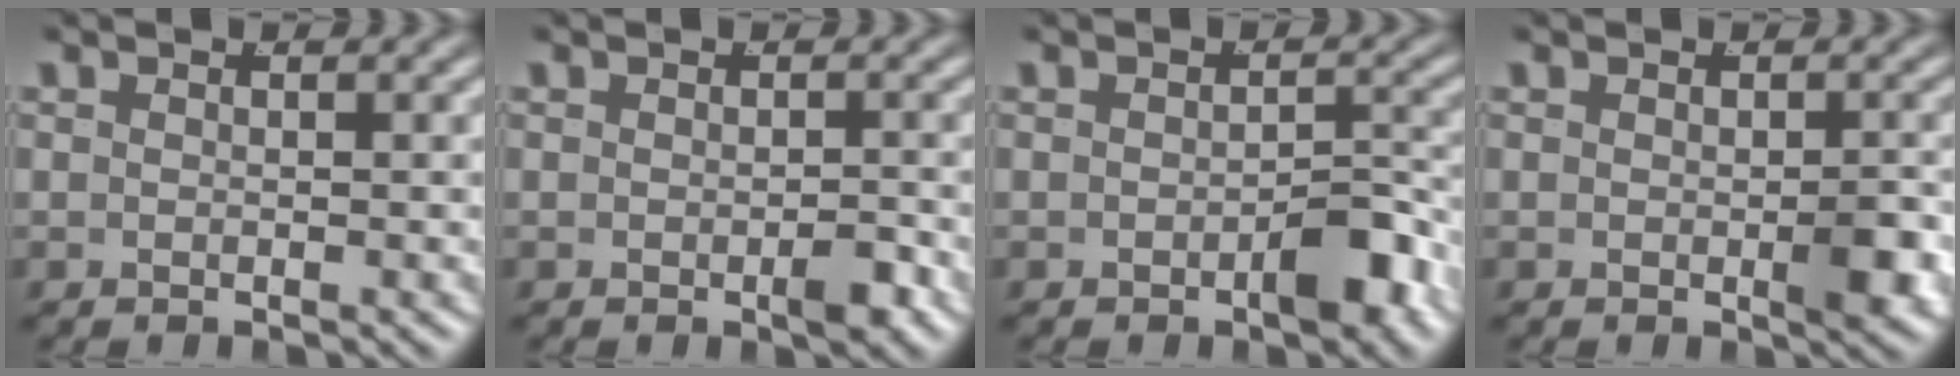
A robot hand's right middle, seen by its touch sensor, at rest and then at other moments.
{"total": 1.4, "force": [-0.7, 0.4, 1.2], "torque": [-0.017, -0.003, -0.013]}
{"total": 2.7, "force": [-1.5, 0.9, 2.1], "torque": [-0.026, -0.003, -0.022]}
{"total": 2.0, "force": [-0.5, 0.9, 1.7], "torque": [-0.025, -0.008, -0.011]}